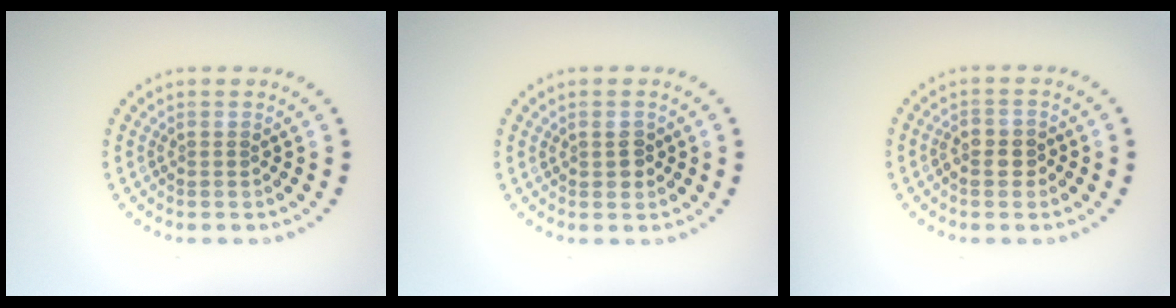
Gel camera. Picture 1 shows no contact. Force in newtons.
{"total": 1.5, "press": 1.5, "slide": 0.3}
{"total": 1.6, "press": 1.6, "slide": 0.5}